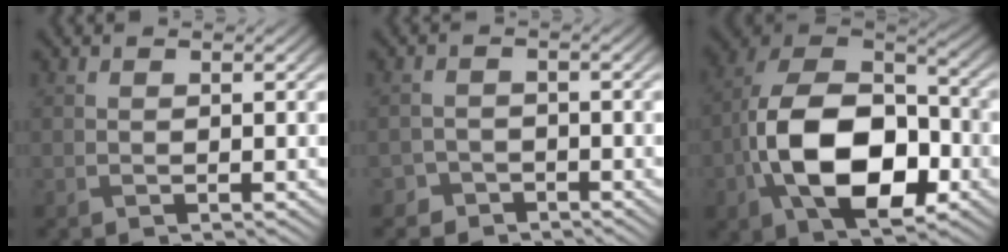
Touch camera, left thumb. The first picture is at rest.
{"total": 2.2, "force": [-1.7, 1.3, 0.0], "torque": [0.006, 0.003, -0.036]}
{"total": 15.8, "force": [-4.8, 9.4, 11.8], "torque": [-0.219, -0.011, -0.098]}